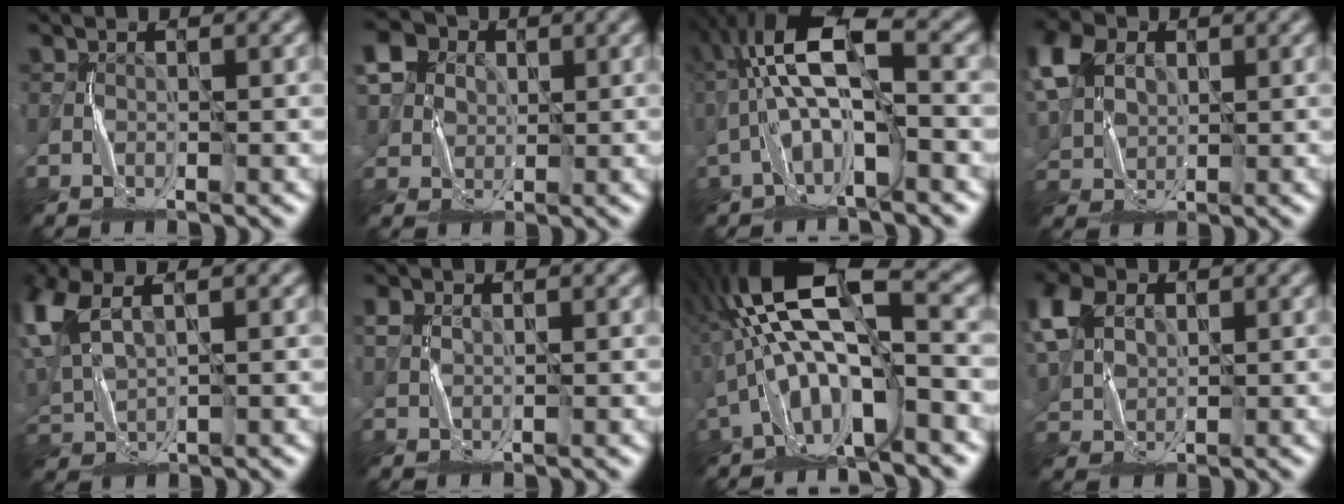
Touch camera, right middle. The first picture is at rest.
{"total": 7.1, "force": [3.0, 5.8, 2.8], "torque": [-0.063, 0.024, 0.045]}
{"total": 7.3, "force": [-0.8, 2.5, 6.9], "torque": [-0.131, 0.028, -0.019]}
{"total": 6.5, "force": [2.8, 4.6, 3.7], "torque": [-0.103, 0.019, 0.054]}
{"total": 6.6, "force": [2.9, 3.5, 4.9], "torque": [-0.149, 0.011, 0.061]}
{"total": 1.2, "force": [0.7, 0.9, 0.4], "torque": [-0.001, 0.003, 0.015]}
{"total": 12.6, "force": [-1.0, 5.1, 11.4], "torque": [-0.218, 0.028, -0.021]}
{"total": 5.8, "force": [2.6, 4.1, 3.2], "torque": [-0.094, 0.017, 0.053]}